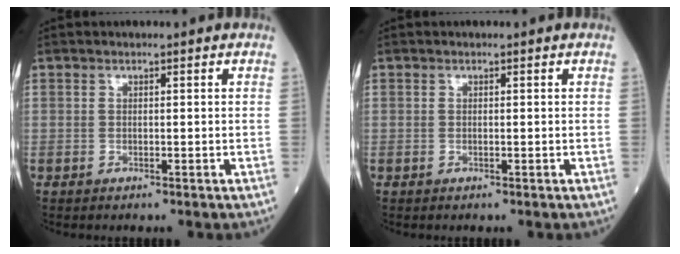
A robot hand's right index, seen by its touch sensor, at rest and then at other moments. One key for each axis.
{"total": 0.0}